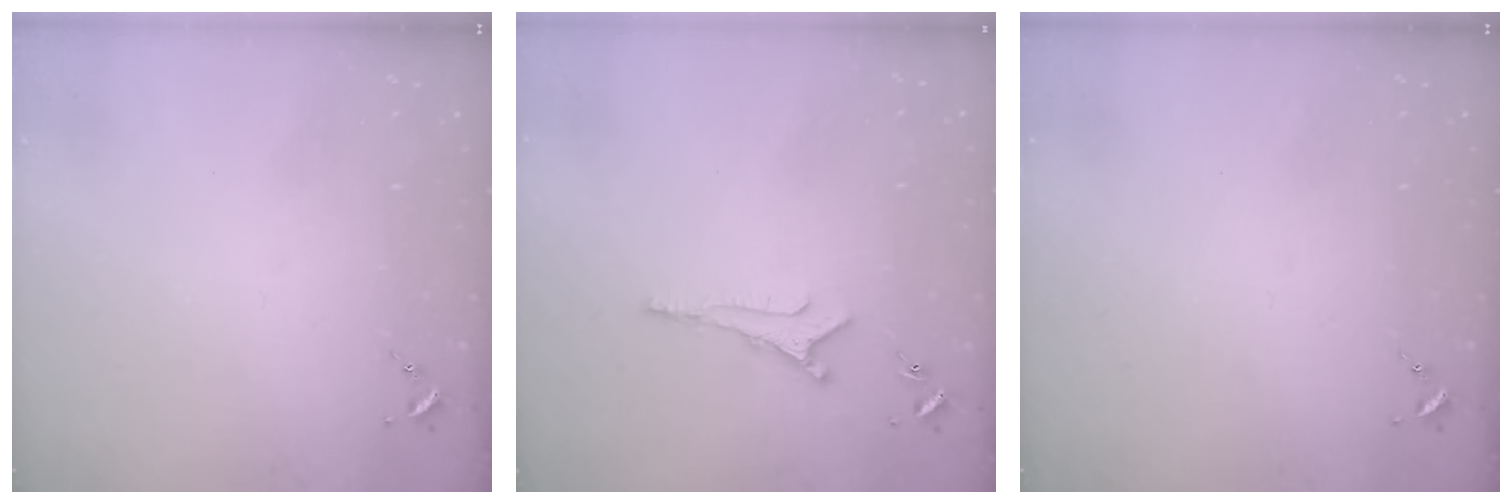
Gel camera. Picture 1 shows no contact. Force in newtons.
{"total": 7.1, "press": 7.0, "slide": 0.8}
{"total": 0.0}